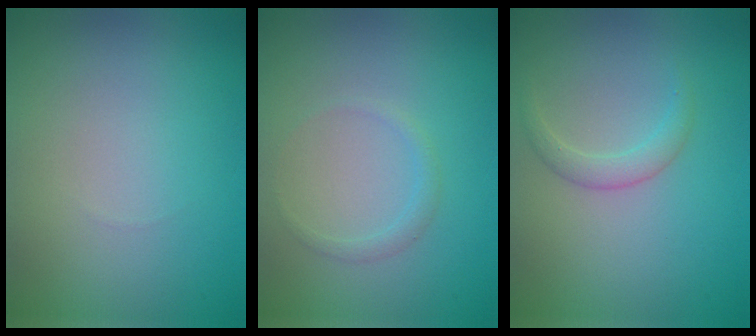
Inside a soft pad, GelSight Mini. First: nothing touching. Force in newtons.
{"total": 0.9, "press": 0.9, "slide": 0.1}
{"total": 1.5, "press": 1.5, "slide": 0.1}